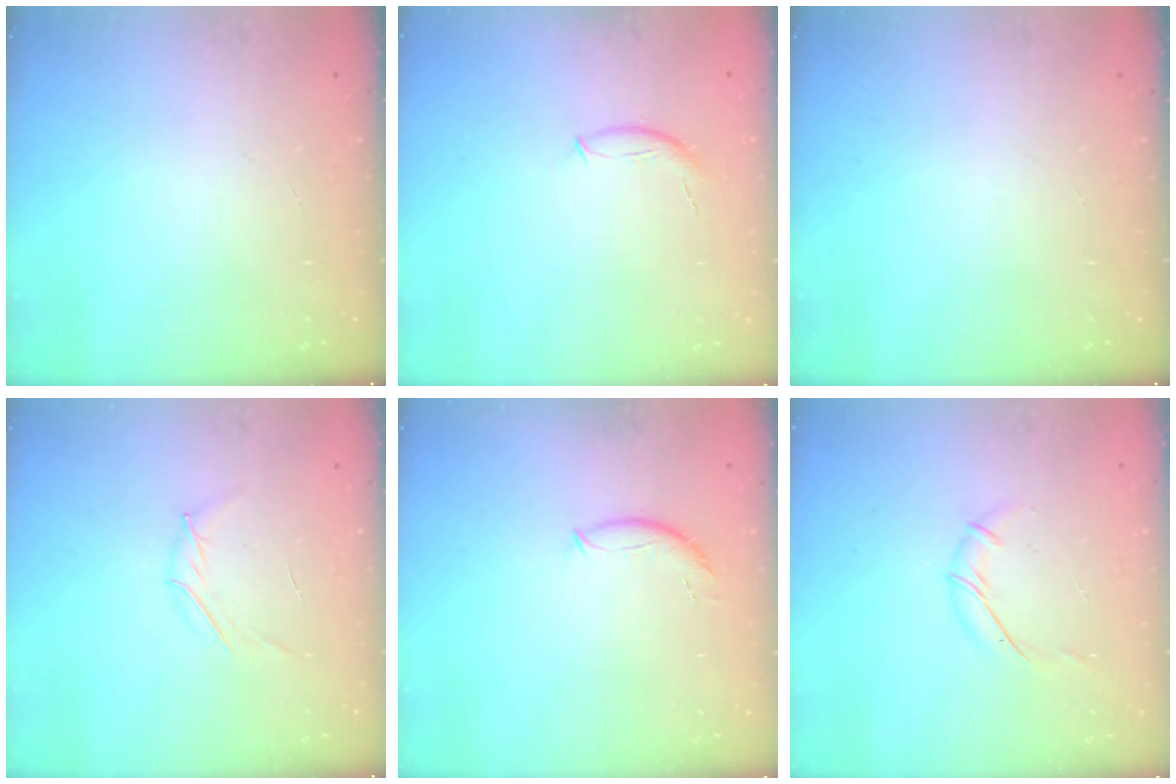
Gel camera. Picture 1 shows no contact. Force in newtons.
{"total": 7.4, "press": 7.3, "slide": 1.2}
{"total": 0.0}
{"total": 2.8, "press": 2.7, "slide": 0.7}
{"total": 7.4, "press": 7.4, "slide": 1.0}
{"total": 5.8, "press": 5.7, "slide": 1.0}